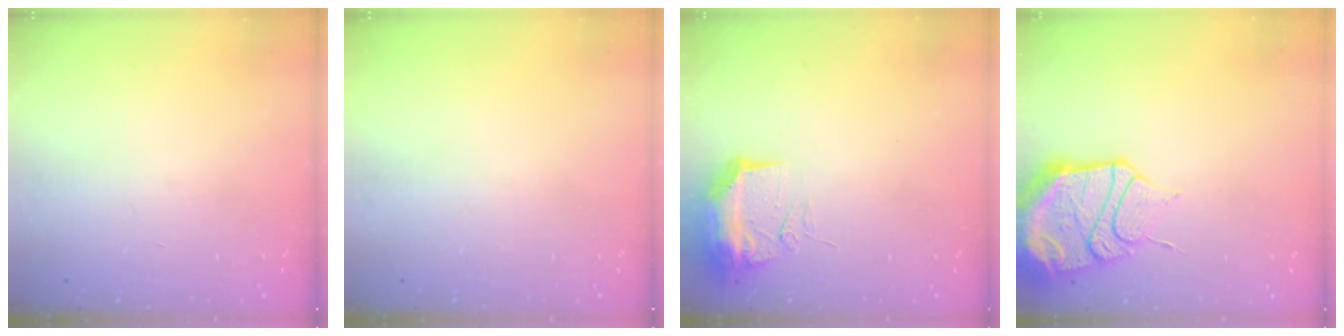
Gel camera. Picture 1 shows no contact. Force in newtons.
{"total": 0.0}
{"total": 16.8, "press": 12.6, "slide": 11.1}
{"total": 17.2, "press": 17.1, "slide": 1.7}